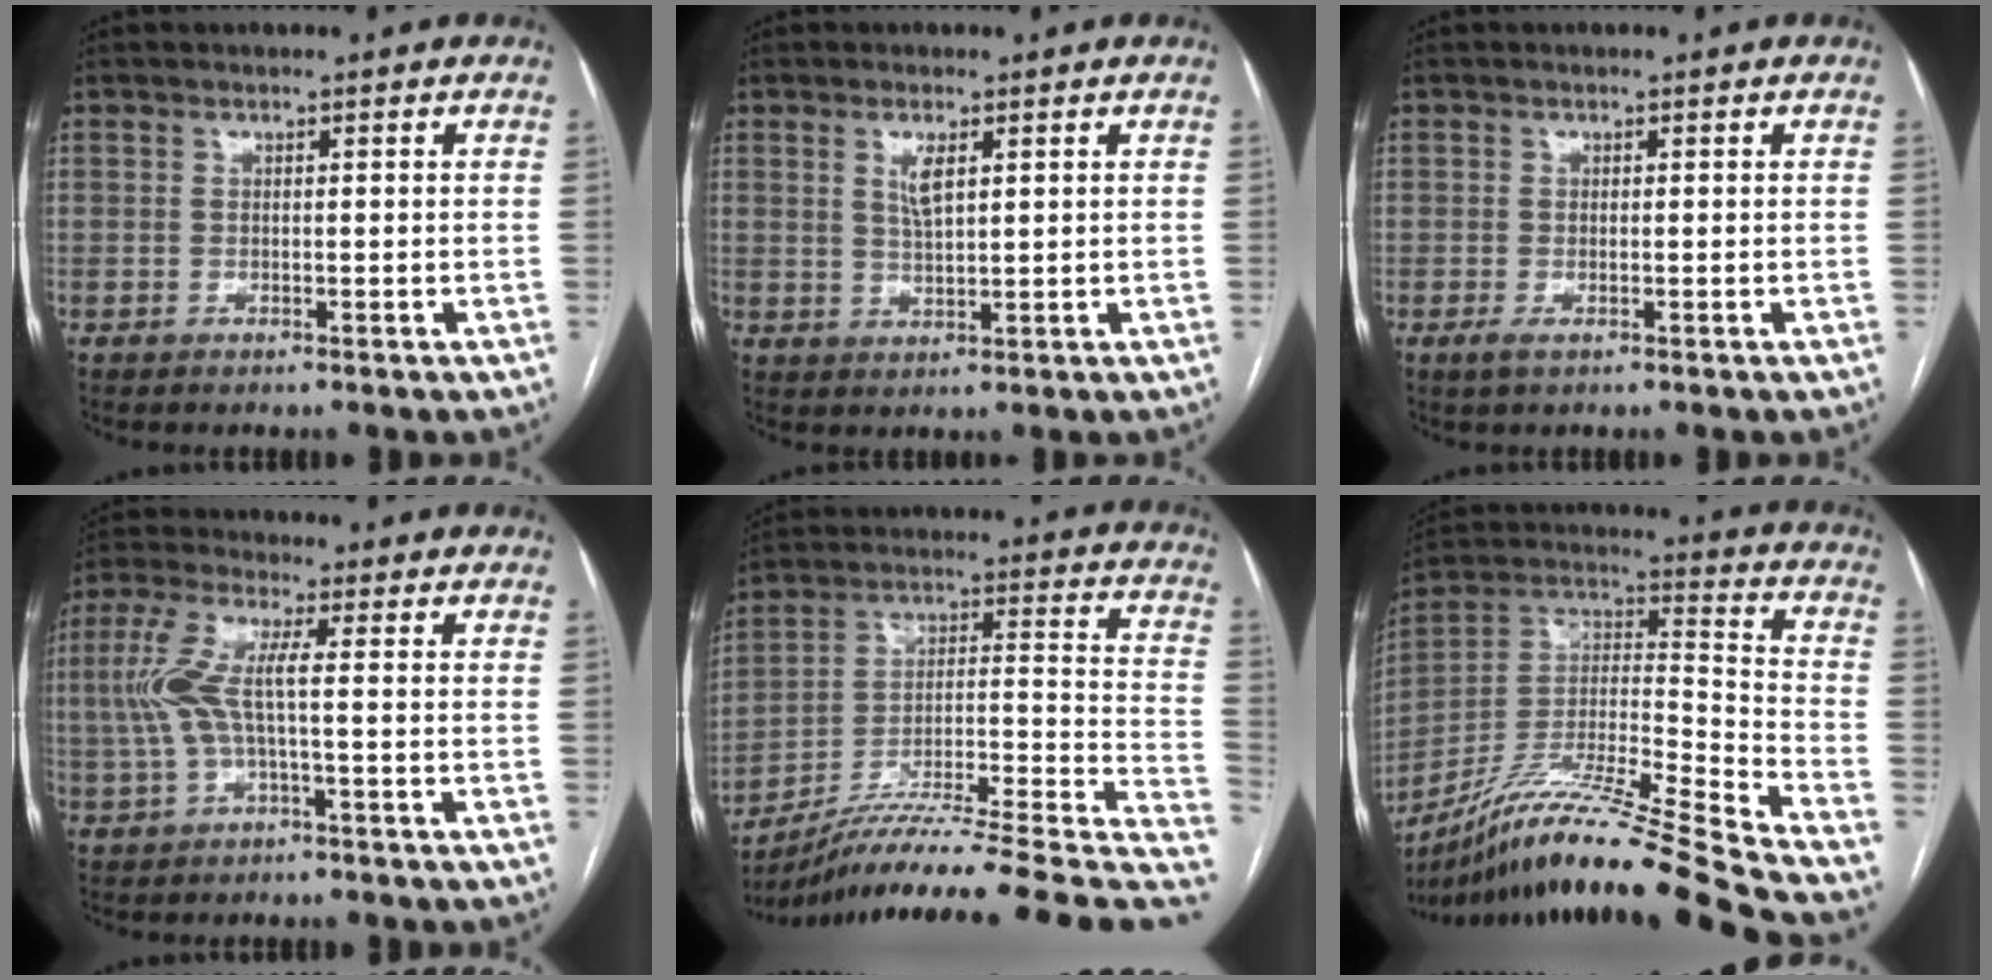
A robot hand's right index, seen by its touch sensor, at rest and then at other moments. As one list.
[{"total": 3.3, "force": [1.4, 0.8, 2.9], "torque": [-0.060, -0.002, 0.029]}, {"total": 1.7, "force": [-0.7, 0.4, 1.4], "torque": [-0.027, -0.003, -0.009]}, {"total": 7.2, "force": [-0.2, 1.3, 7.1], "torque": [-0.172, 0.023, -0.006]}, {"total": 23.7, "force": [-18.2, 0.8, 15.1], "torque": [-0.160, 0.041, -0.283]}, {"total": 24.6, "force": [-20.3, -1.6, 13.8], "torque": [-0.243, -0.012, -0.363]}]